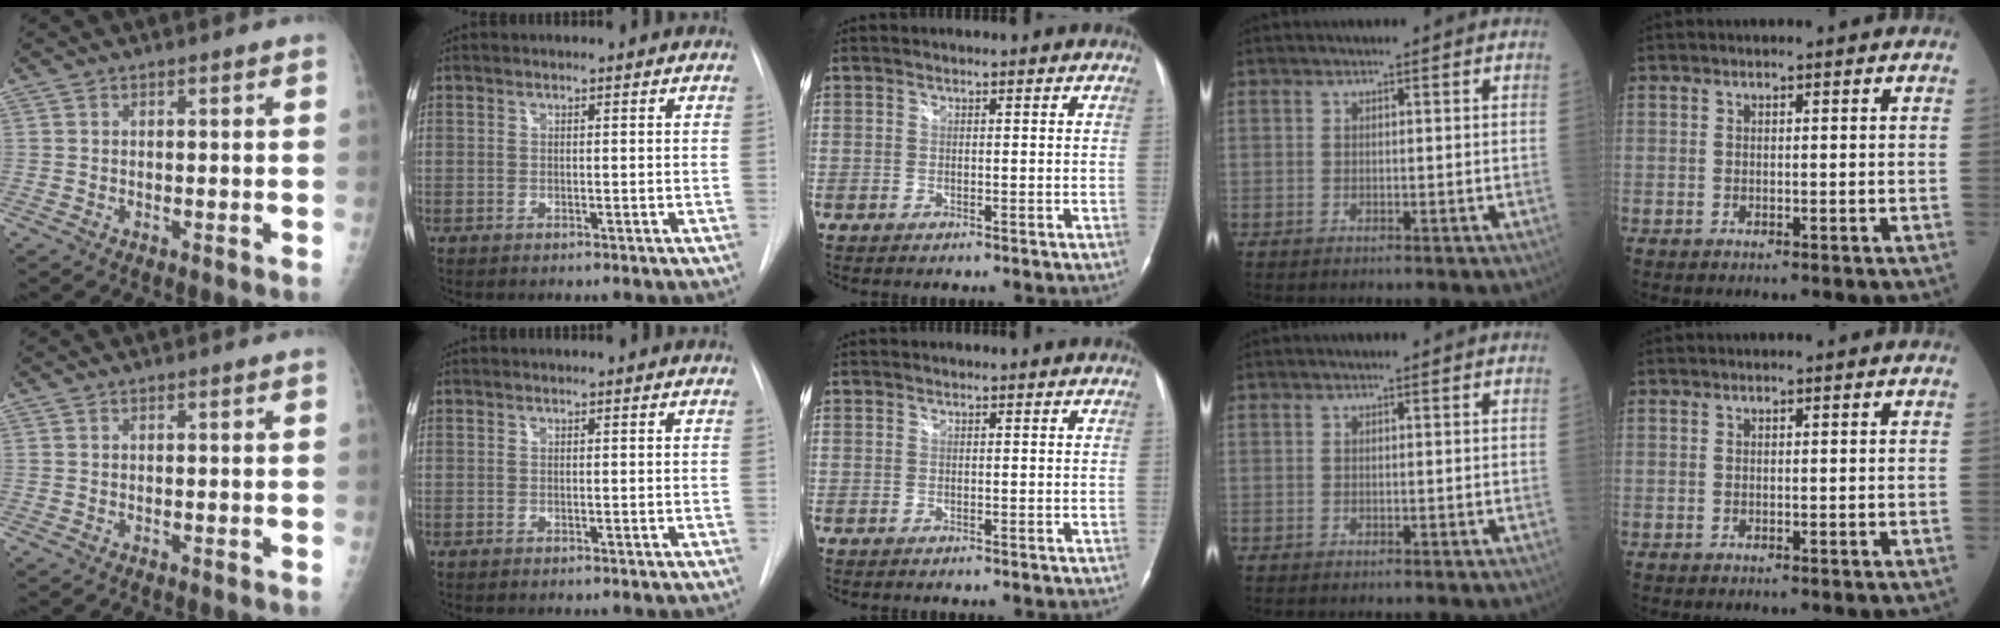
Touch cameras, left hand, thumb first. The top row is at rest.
{}